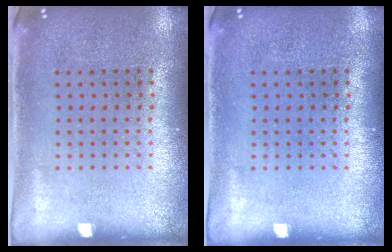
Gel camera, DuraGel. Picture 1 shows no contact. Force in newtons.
{"total": 0.0}